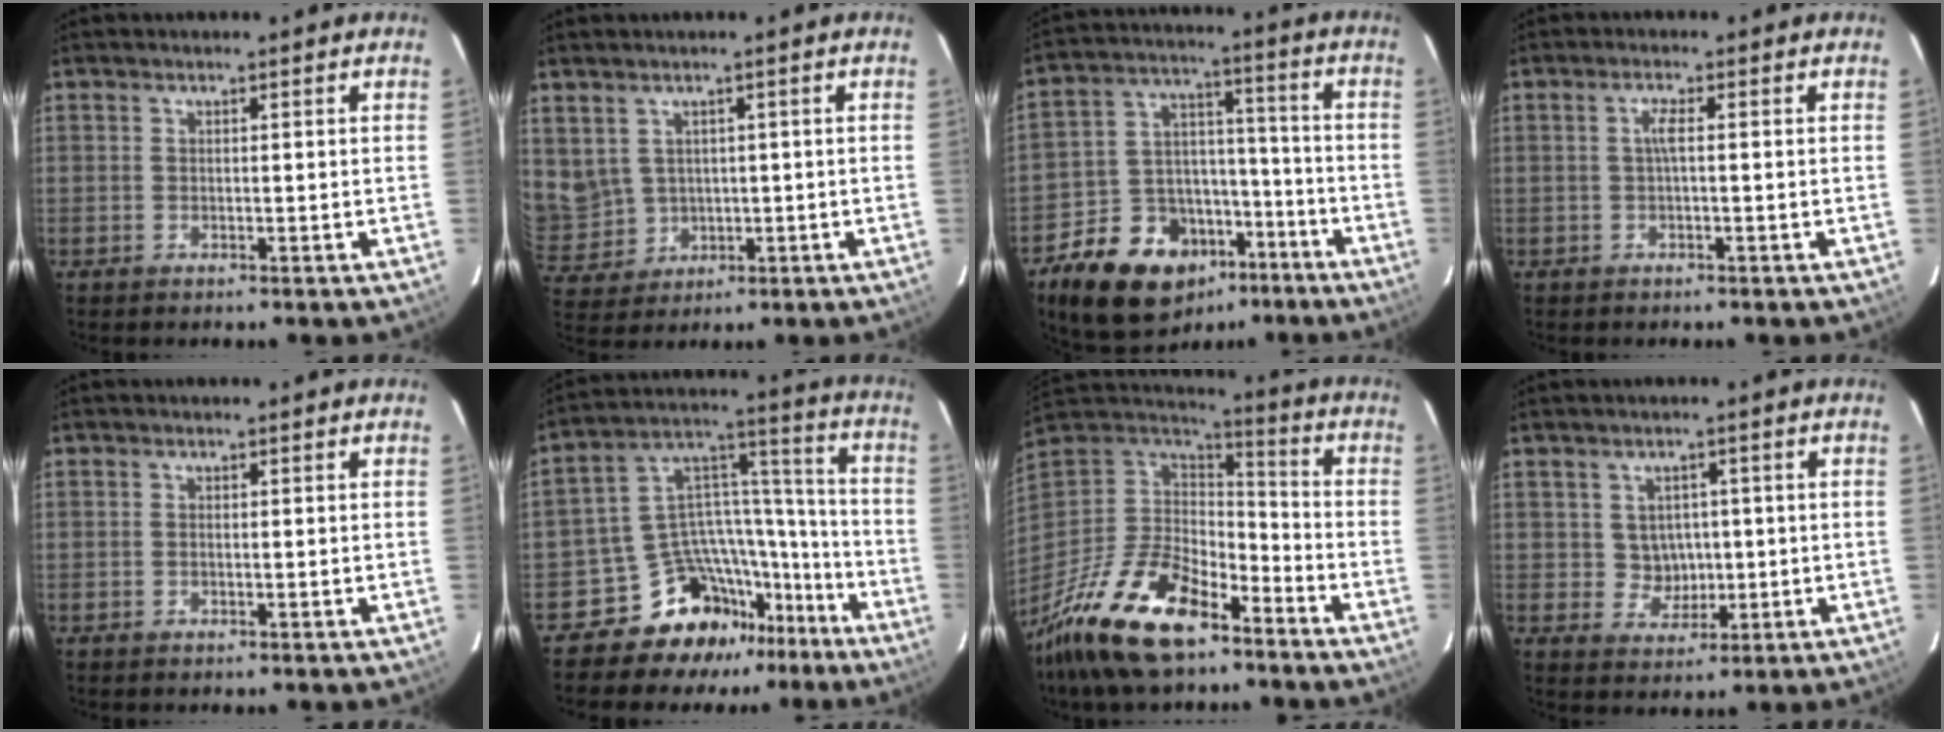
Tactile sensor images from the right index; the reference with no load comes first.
{"total": 8.1, "force": [2.5, 7.2, 2.7], "torque": [-0.068, 0.008, 0.079]}
{"total": 17.8, "force": [-10.8, 12.1, 7.4], "torque": [-0.166, 0.048, -0.155]}
{"total": 1.5, "force": [0.0, 0.0, 1.5], "torque": [-0.028, 0.005, 0.000]}
{"total": 0.0}
{"total": 15.9, "force": [-13.0, 8.4, 3.6], "torque": [-0.063, 0.079, -0.207]}
{"total": 23.2, "force": [-15.3, 10.3, 14.0], "torque": [-0.300, -0.018, -0.273]}
{"total": 4.2, "force": [0.3, 4.1, 1.0], "torque": [-0.021, 0.012, 0.014]}